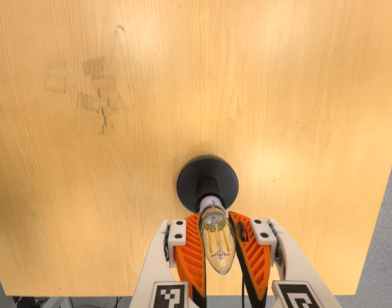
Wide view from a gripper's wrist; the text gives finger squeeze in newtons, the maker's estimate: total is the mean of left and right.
{"total": 17.3, "left": 16.5, "right": 18.1}